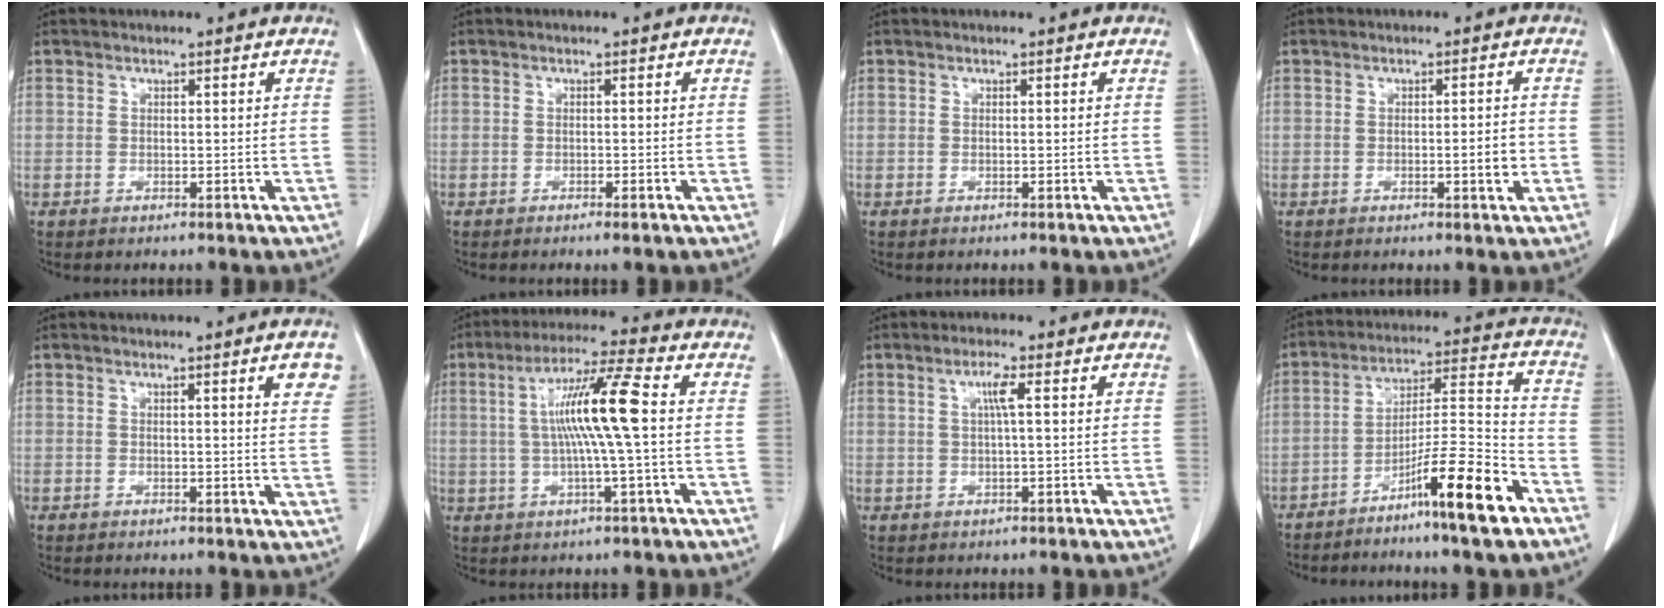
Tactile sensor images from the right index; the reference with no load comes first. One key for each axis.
{"total": 0.9, "fx": -0.6, "fy": 0.0, "fz": 0.6, "tx": -0.013, "ty": -0.002, "tz": -0.008}
{"total": 0.0}
{"total": 2.7, "fx": -0.5, "fy": 0.4, "fz": 2.6, "tx": -0.035, "ty": 0.001, "tz": -0.003}
{"total": 3.6, "fx": 1.7, "fy": 0.1, "fz": 3.1, "tx": -0.032, "ty": -0.005, "tz": 0.016}
{"total": 10.7, "fx": 0.9, "fy": -0.7, "fz": 10.7, "tx": -0.198, "ty": 0.009, "tz": 0.011}
{"total": 2.6, "fx": 0.7, "fy": -0.1, "fz": 2.5, "tx": -0.050, "ty": 0.005, "tz": 0.013}
{"total": 13.3, "fx": -8.1, "fy": 0.0, "fz": 10.6, "tx": -0.170, "ty": -0.006, "tz": -0.141}